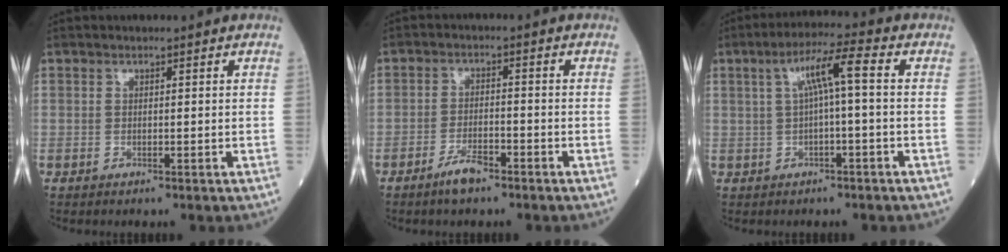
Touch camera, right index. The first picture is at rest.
{"total": 4.0, "force": [-2.8, 1.0, 2.6], "torque": [-0.052, 0.000, -0.052]}
{"total": 6.2, "force": [0.8, 0.2, 6.2], "torque": [-0.109, 0.023, 0.015]}